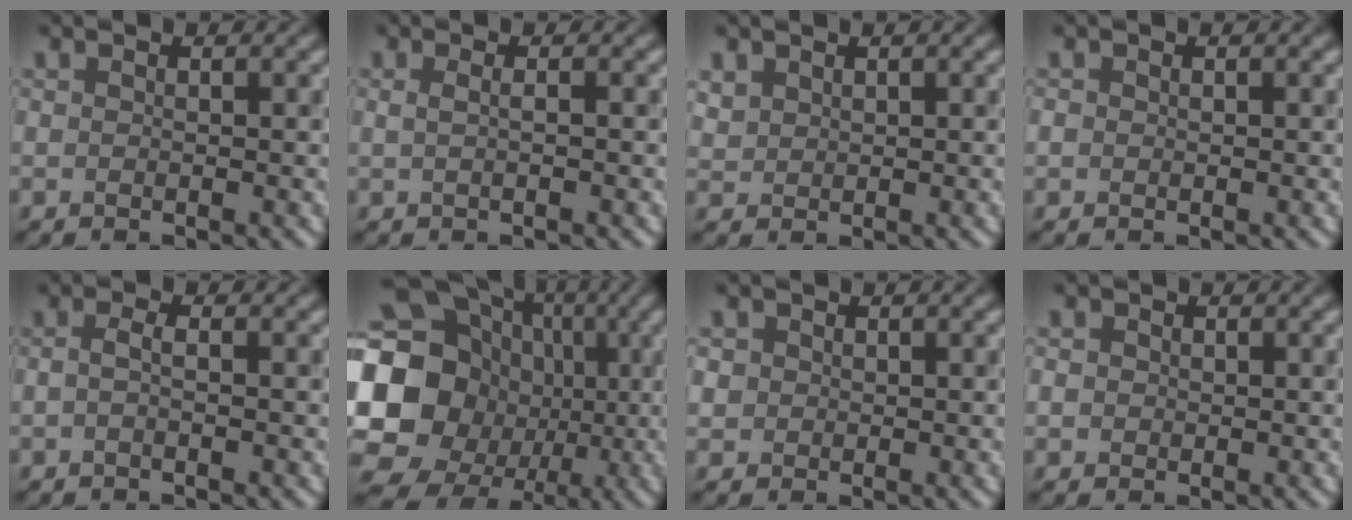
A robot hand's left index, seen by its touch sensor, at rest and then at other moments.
{"total": 1.1, "force": [0.2, 0.6, 0.9], "torque": [-0.011, 0.009, -0.007]}
{"total": 1.1, "force": [0.5, -0.2, -0.9], "torque": [-0.007, 0.004, 0.041]}
{"total": 1.2, "force": [-0.4, -0.6, -1.0], "torque": [-0.001, 0.003, 0.016]}
{"total": 1.0, "force": [-0.8, -0.5, 0.0], "torque": [-0.015, -0.003, 0.002]}
{"total": 20.8, "force": [-1.7, 19.1, 8.3], "torque": [-0.185, 0.013, -0.061]}
{"total": 1.1, "force": [-0.3, 0.5, -0.9], "torque": [0.001, -0.001, 0.017]}
{"total": 1.2, "force": [-0.5, 0.0, -1.0], "torque": [0.007, 0.000, 0.011]}